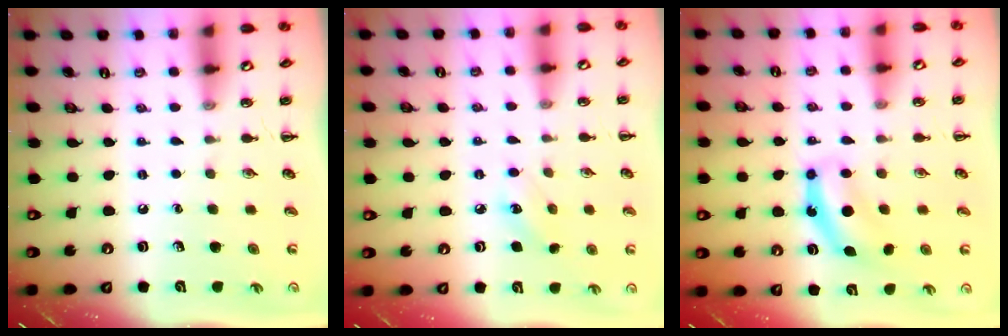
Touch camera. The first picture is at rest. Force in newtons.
{"total": 5.8, "press": 5.6, "slide": 1.6}
{"total": 7.2, "press": 7.2, "slide": 0.2}